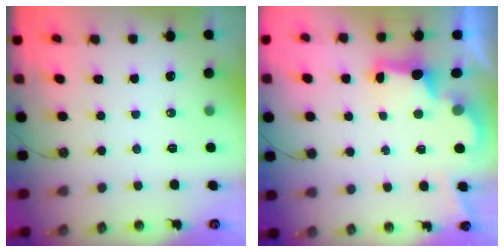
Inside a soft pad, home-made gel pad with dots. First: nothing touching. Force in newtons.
{"total": 2.9, "press": 2.8, "slide": 0.9}